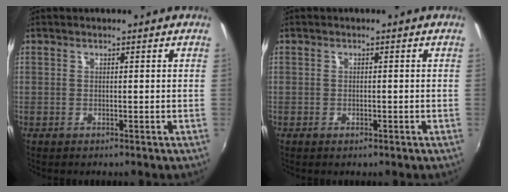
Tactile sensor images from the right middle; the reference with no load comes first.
{"total": 0.9, "force": [-0.6, 0.5, 0.4], "torque": [-0.007, -0.002, -0.010]}